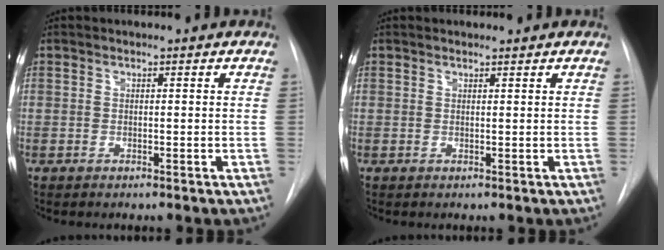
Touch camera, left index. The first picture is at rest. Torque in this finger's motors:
{"motor_torque": [0.18, -0.11, -0.01, 0.01]}